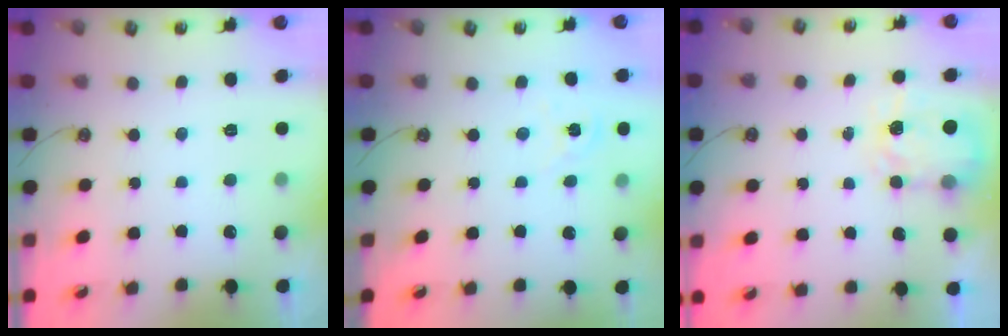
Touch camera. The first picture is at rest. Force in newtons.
{"total": 1.8, "press": 1.8, "slide": 0.3}
{"total": 3.9, "press": 3.8, "slide": 0.6}